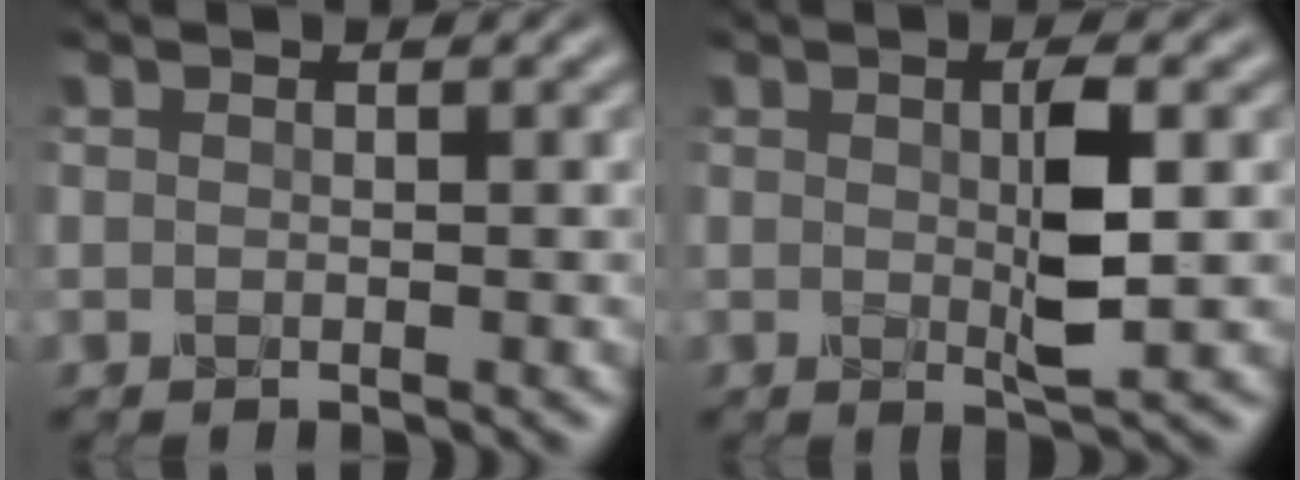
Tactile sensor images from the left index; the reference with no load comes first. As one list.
[{"total": 3.7, "force": [0.3, 0.7, 3.6], "torque": [-0.065, -0.004, 0.007]}]